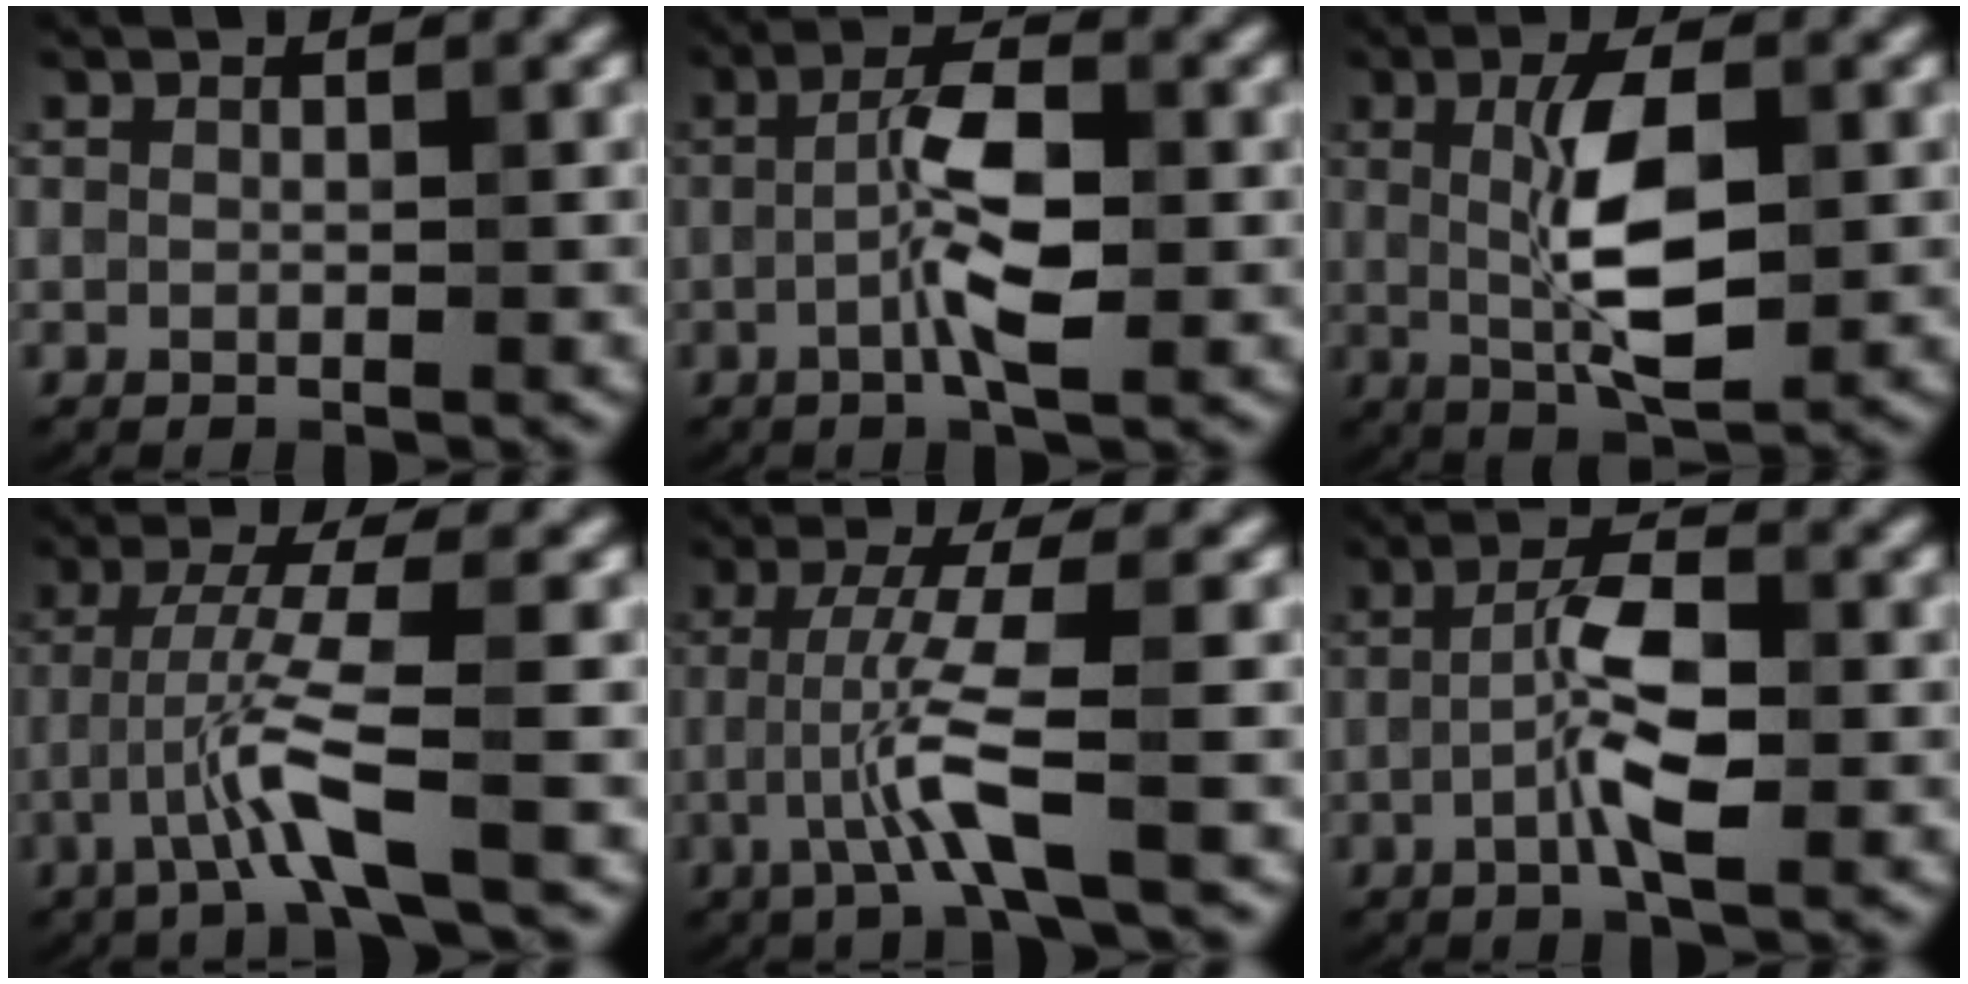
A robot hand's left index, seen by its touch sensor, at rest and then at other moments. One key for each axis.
{"total": 5.0, "fx": -0.9, "fy": 1.2, "fz": 4.8, "tx": -0.095, "ty": 0.008, "tz": -0.023}
{"total": 6.8, "fx": 0.3, "fy": 2.2, "fz": 6.5, "tx": -0.120, "ty": -0.001, "tz": 0.004}
{"total": 4.4, "fx": -1.9, "fy": -0.4, "fz": 3.9, "tx": -0.086, "ty": 0.008, "tz": -0.042}
{"total": 4.3, "fx": -1.3, "fy": 0.0, "fz": 4.1, "tx": -0.087, "ty": 0.007, "tz": -0.030}
{"total": 4.7, "fx": -1.1, "fy": 1.1, "fz": 4.4, "tx": -0.088, "ty": 0.009, "tz": -0.028}